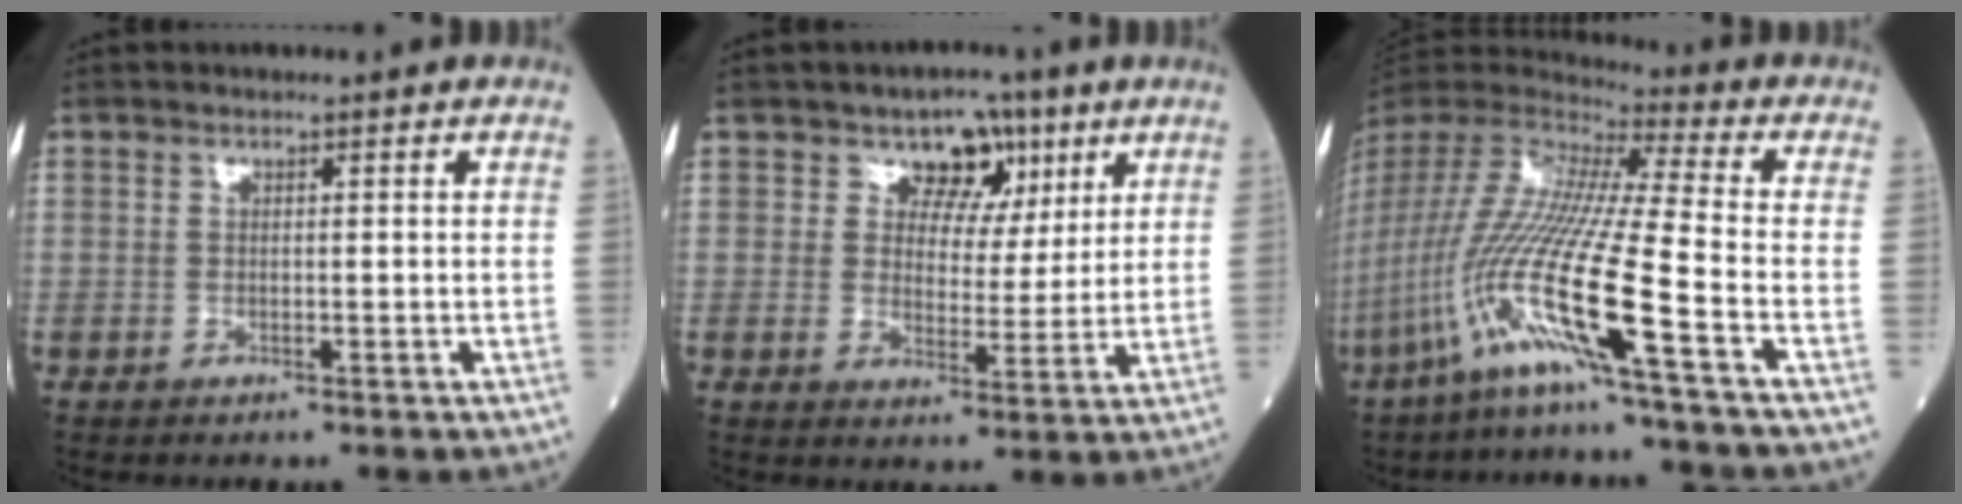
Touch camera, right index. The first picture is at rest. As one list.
[{"total": 6.5, "force": [3.5, 4.8, 2.6], "torque": [-0.020, 0.008, 0.049]}, {"total": 18.8, "force": [-8.6, -1.8, 16.6], "torque": [-0.365, -0.034, -0.180]}]